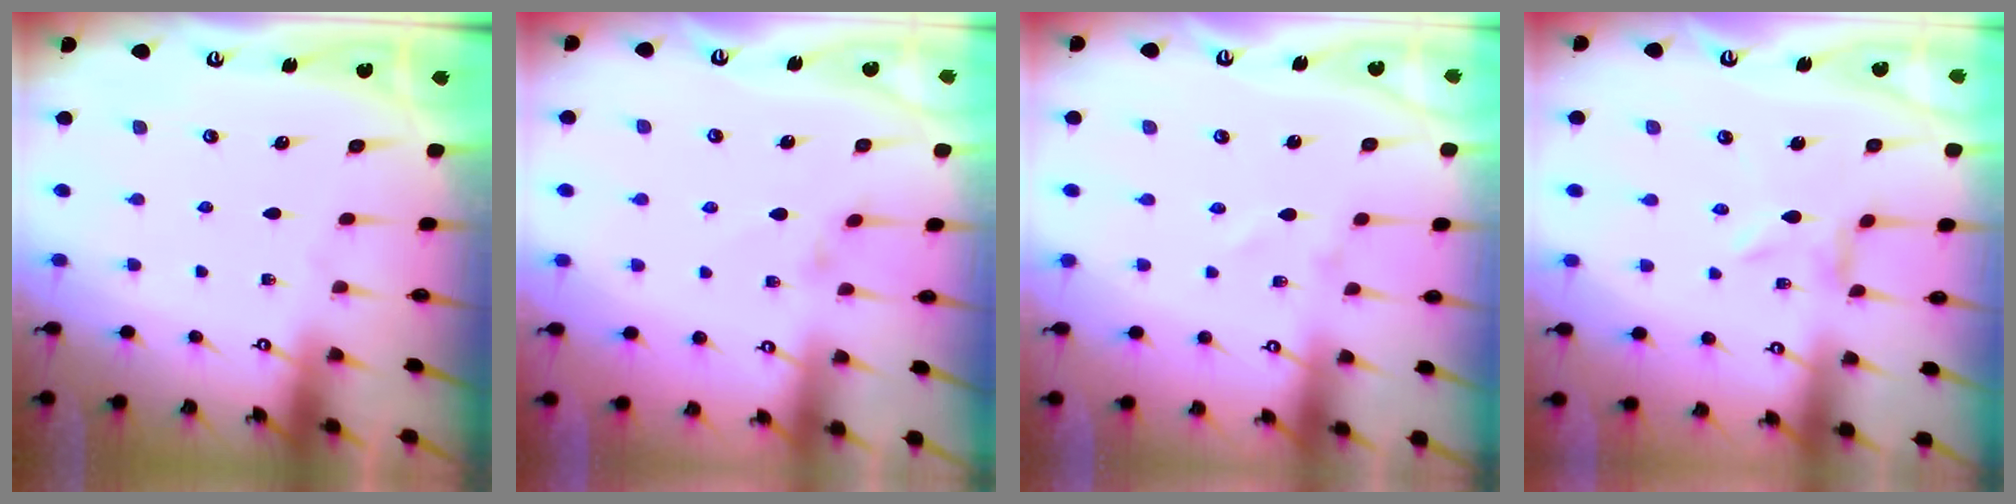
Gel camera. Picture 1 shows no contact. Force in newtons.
{"total": 1.2, "press": 1.1, "slide": 0.3}
{"total": 1.0, "press": 1.0, "slide": 0.0}
{"total": 1.5, "press": 1.4, "slide": 0.4}